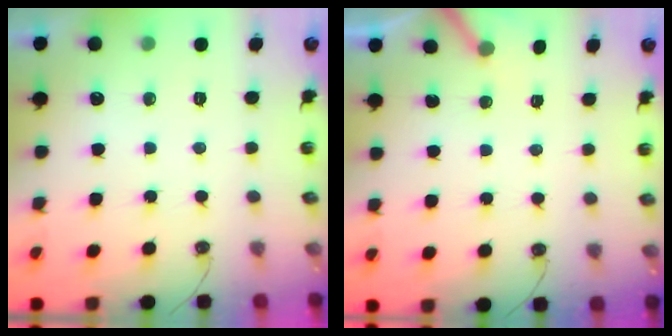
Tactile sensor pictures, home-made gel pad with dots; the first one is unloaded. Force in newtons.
{"total": 4.1, "press": 4.1, "slide": 0.4}